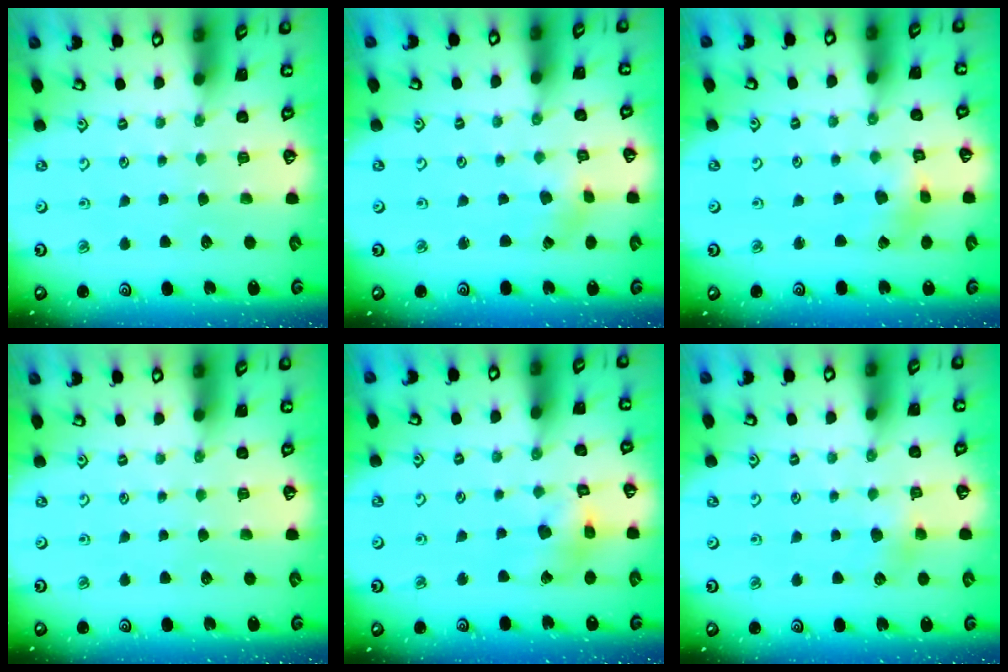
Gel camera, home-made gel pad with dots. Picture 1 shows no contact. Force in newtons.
{"total": 1.1, "press": 1.1, "slide": 0.2}
{"total": 2.2, "press": 2.2, "slide": 0.4}
{"total": 0.0}
{"total": 9.9, "press": 9.8, "slide": 1.3}
{"total": 4.2, "press": 4.2, "slide": 0.3}